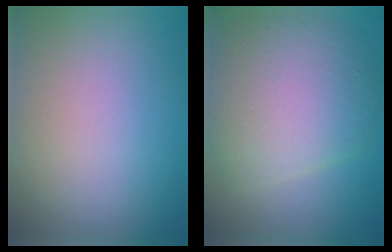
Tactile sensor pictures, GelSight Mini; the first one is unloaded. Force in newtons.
{"total": 7.7, "press": 7.7, "slide": 0.1}